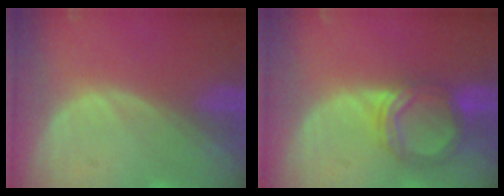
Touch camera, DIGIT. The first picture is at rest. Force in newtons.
{"total": 5.4, "press": 5.3, "slide": 0.9}